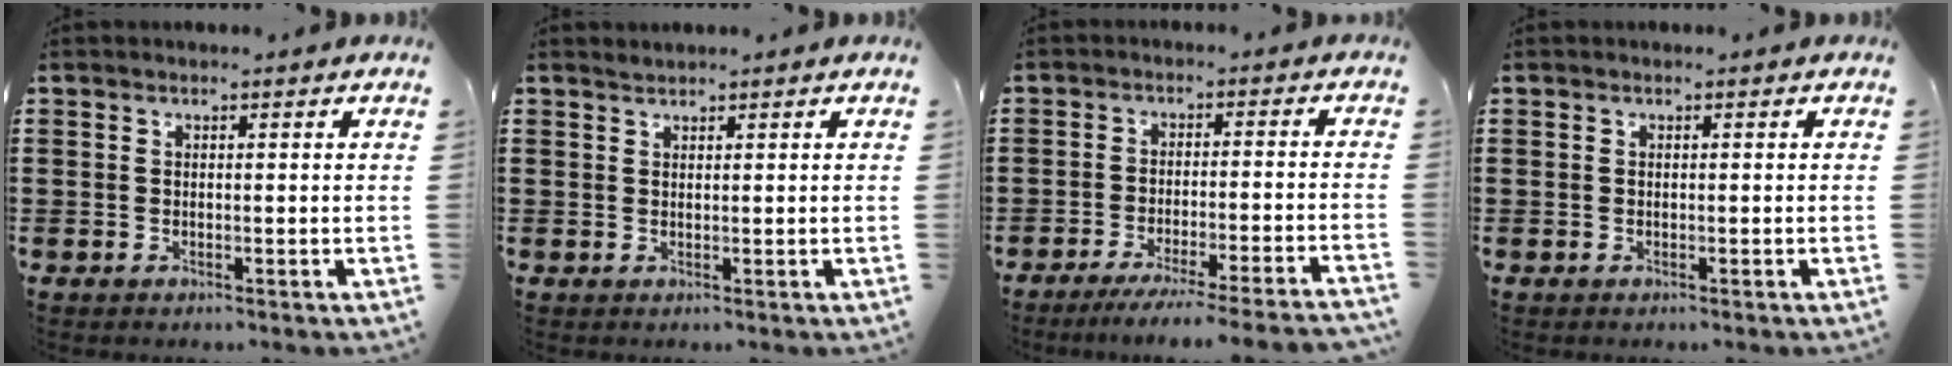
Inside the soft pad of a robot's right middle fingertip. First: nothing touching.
{"total": 0.7, "force": [0.7, 0.1, -0.1], "torque": [-0.001, 0.000, 0.015]}
{"total": 4.7, "force": [-4.2, -0.6, 2.1], "torque": [-0.033, -0.014, -0.080]}
{"total": 0.0}